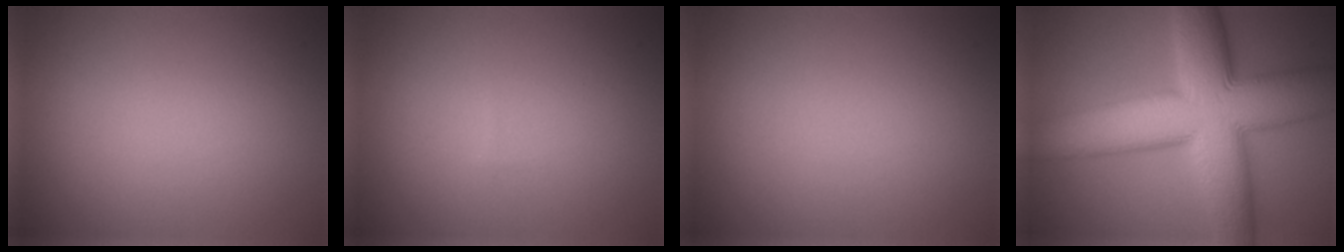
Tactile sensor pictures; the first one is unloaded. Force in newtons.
{"total": 0.0}
{"total": 0.0}
{"total": 14.2, "press": 14.2, "slide": 0.2}